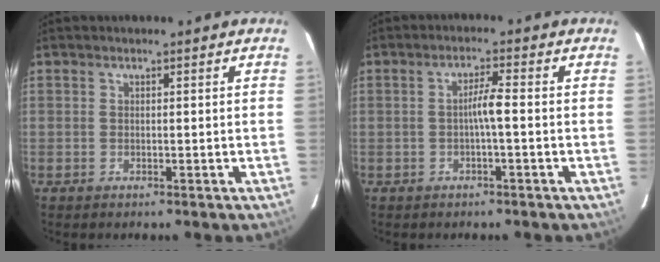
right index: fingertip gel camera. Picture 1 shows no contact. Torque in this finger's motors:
{"motor_torque": [0.22, 0.02, 0.04, 0.06]}